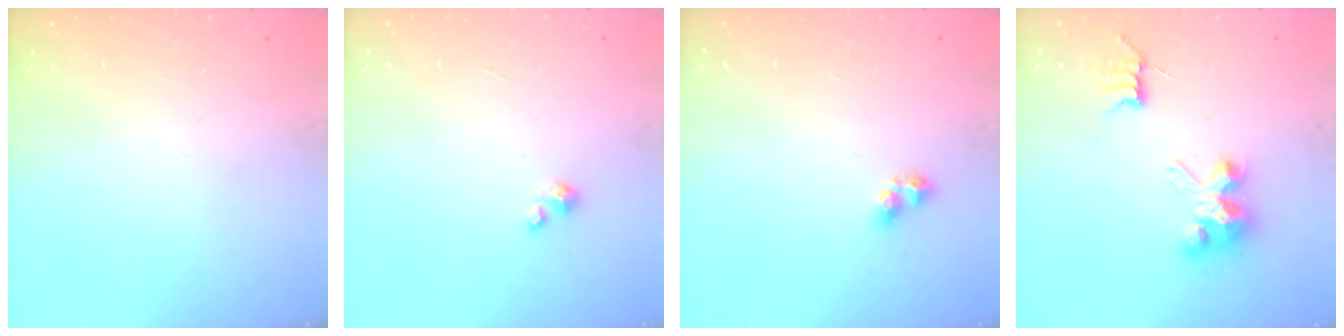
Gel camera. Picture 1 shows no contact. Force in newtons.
{"total": 0.6, "press": 0.6, "slide": 0.3}
{"total": 3.3, "press": 3.3, "slide": 0.2}
{"total": 7.1, "press": 7.1, "slide": 0.2}